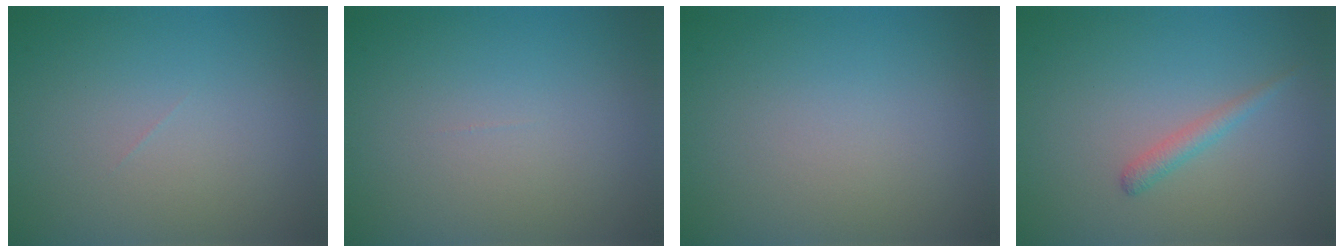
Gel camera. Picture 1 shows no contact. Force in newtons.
{"total": 0.0}
{"total": 0.0}
{"total": 1.4, "press": 1.4, "slide": 0.0}